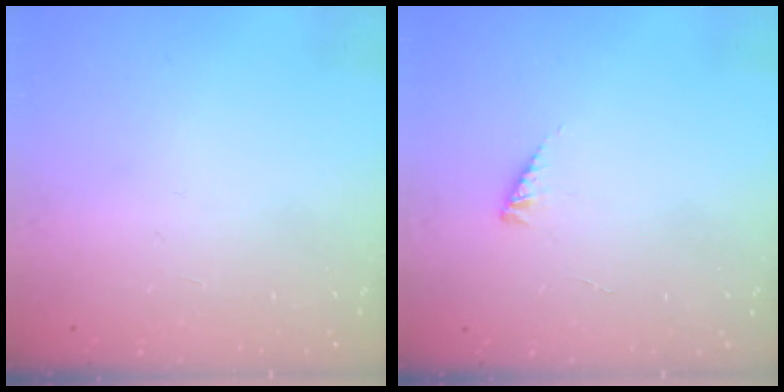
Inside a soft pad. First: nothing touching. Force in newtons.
{"total": 3.7, "press": 3.7, "slide": 0.5}